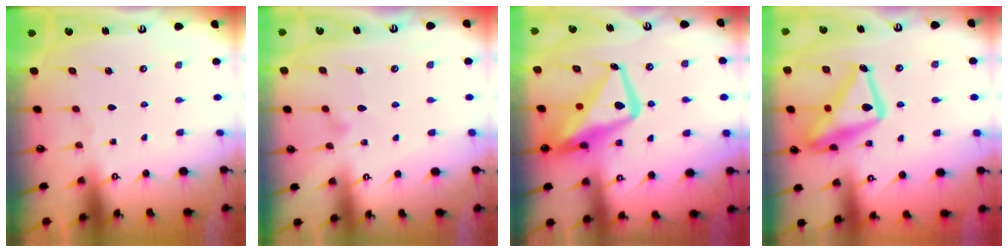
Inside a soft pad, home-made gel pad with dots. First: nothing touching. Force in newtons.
{"total": 10.4, "press": 10.3, "slide": 0.5}
{"total": 17.7, "press": 17.6, "slide": 1.7}
{"total": 20.0, "press": 19.9, "slide": 1.6}